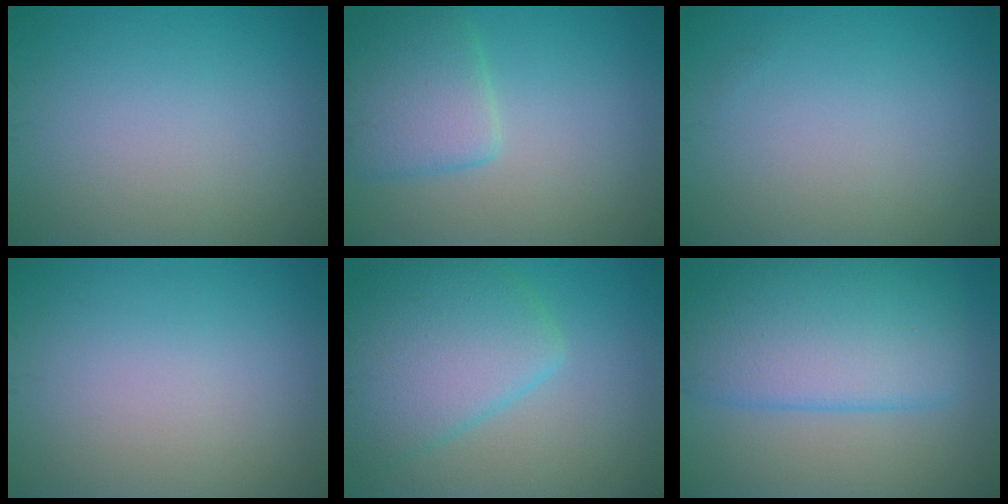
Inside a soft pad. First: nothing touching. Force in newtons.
{"total": 4.4, "press": 4.4, "slide": 0.4}
{"total": 0.0}
{"total": 0.0}
{"total": 7.0, "press": 7.0, "slide": 0.5}
{"total": 8.5, "press": 8.5, "slide": 0.3}